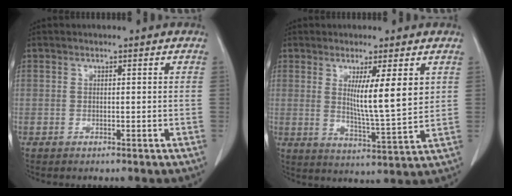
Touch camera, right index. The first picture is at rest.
{"total": 8.6, "force": [2.7, 0.3, 8.1], "torque": [-0.133, -0.022, 0.047]}